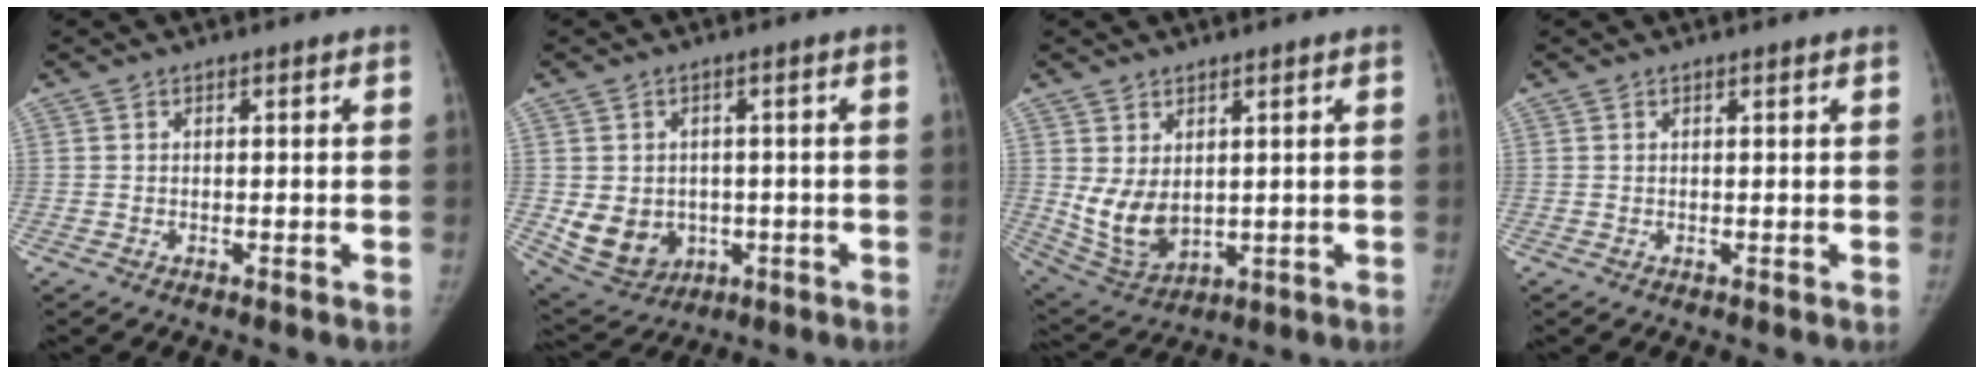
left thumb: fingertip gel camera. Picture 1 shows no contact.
{"total": 9.6, "force": [-1.3, 8.1, 4.8], "torque": [-0.063, 0.003, 0.004]}
{"total": 8.6, "force": [1.4, 5.6, 6.3], "torque": [-0.105, -0.021, 0.050]}
{"total": 0.5, "force": [0.5, -0.1, 0.3], "torque": [-0.010, -0.001, 0.011]}